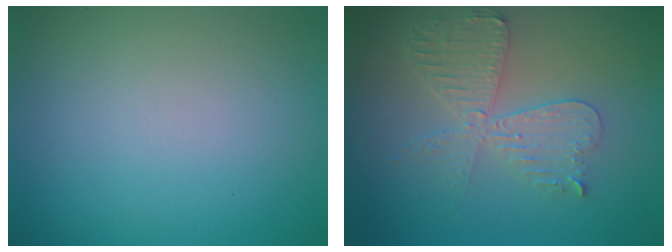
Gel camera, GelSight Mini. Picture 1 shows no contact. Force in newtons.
{"total": 4.3, "press": 3.7, "slide": 2.1}